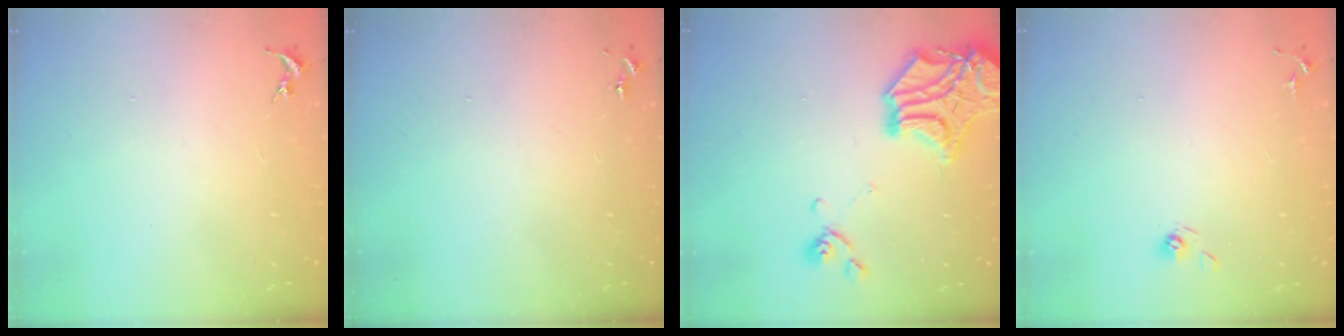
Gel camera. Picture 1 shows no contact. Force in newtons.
{"total": 0.0}
{"total": 15.9, "press": 15.6, "slide": 2.9}
{"total": 5.4, "press": 5.2, "slide": 1.4}